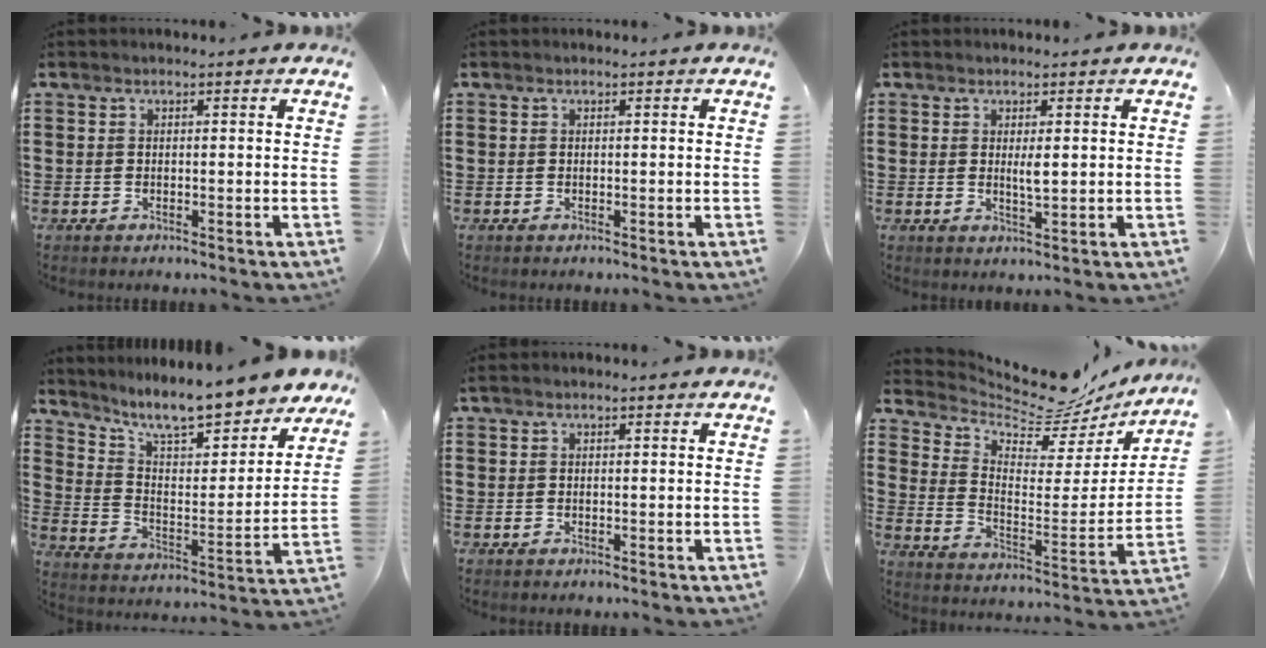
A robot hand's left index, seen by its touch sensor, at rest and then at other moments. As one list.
[{"total": 0.0}, {"total": 2.4, "force": [0.5, 0.5, 2.3], "torque": [-0.047, 0.000, 0.007]}, {"total": 9.7, "force": [8.8, 0.8, 4.0], "torque": [-0.105, -0.064, 0.150]}, {"total": 0.0}, {"total": 8.3, "force": [7.8, 1.6, 2.3], "torque": [-0.070, -0.064, 0.131]}]